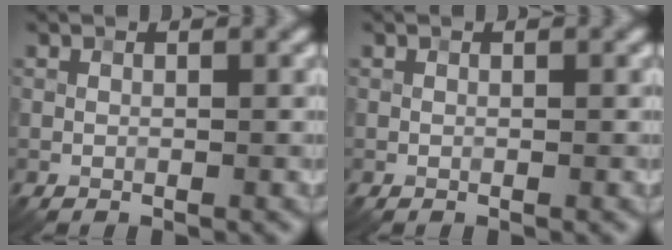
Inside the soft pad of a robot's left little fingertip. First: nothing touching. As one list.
[{"total": 0.0}]